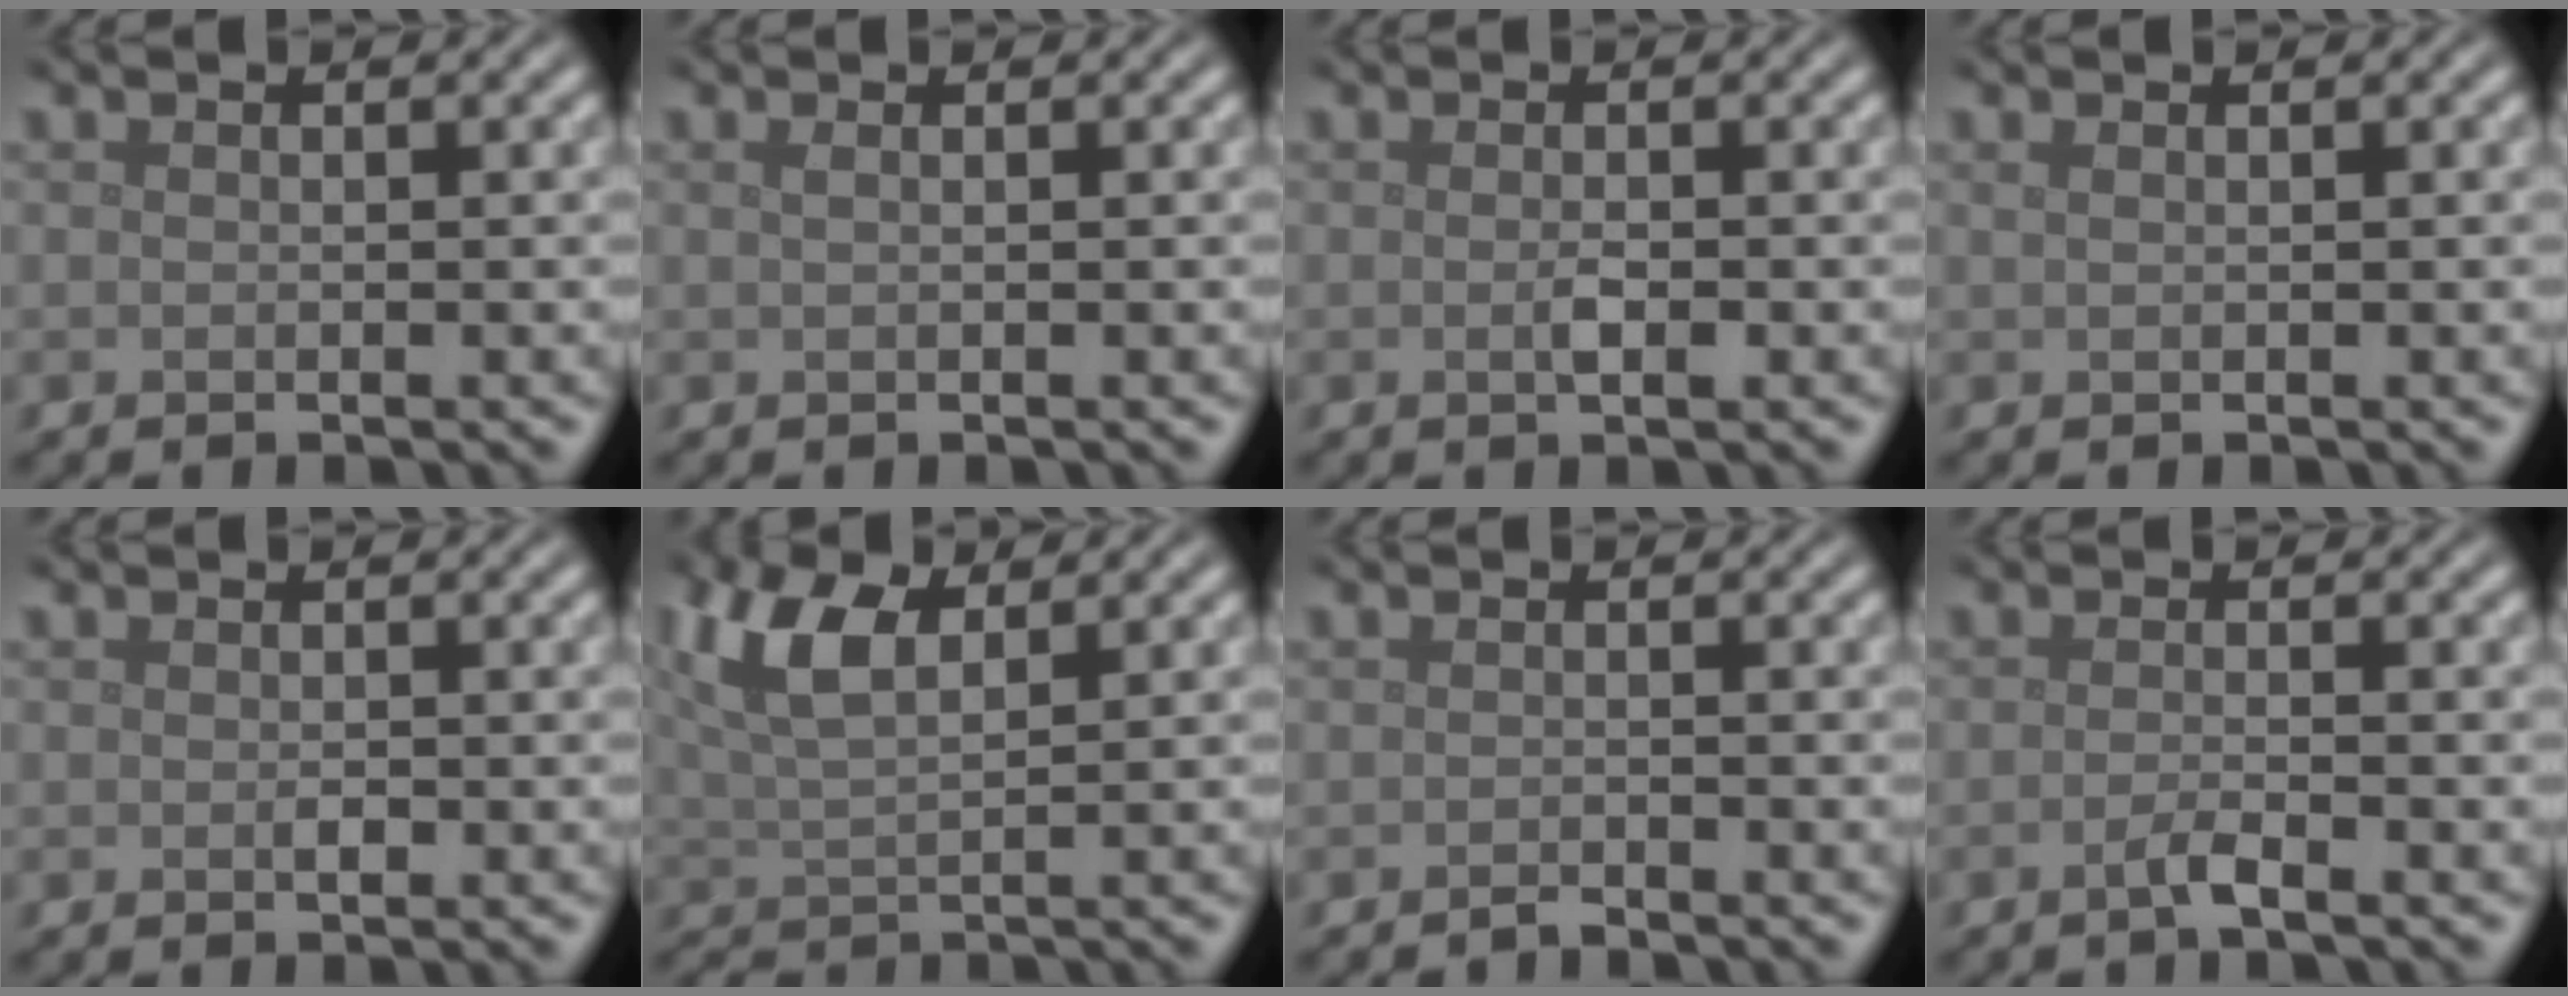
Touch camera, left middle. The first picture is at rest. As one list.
[{"total": 0.8, "force": [0.2, 0.4, 0.7], "torque": [-0.009, 0.003, -0.001]}, {"total": 1.1, "force": [-0.2, 0.3, 1.1], "torque": [-0.022, -0.002, -0.005]}, {"total": 0.7, "force": [0.4, 0.4, 0.5], "torque": [-0.005, 0.002, 0.003]}, {"total": 0.7, "force": [-0.1, 0.4, 0.5], "torque": [-0.009, -0.002, -0.001]}, {"total": 5.5, "force": [2.2, 2.3, 4.4], "torque": [-0.104, 0.012, 0.041]}, {"total": 0.7, "force": [-0.7, 0.1, 0.2], "torque": [-0.005, 0.001, -0.014]}, {"total": 1.5, "force": [-0.8, 0.4, 1.3], "torque": [-0.019, 0.002, -0.021]}]